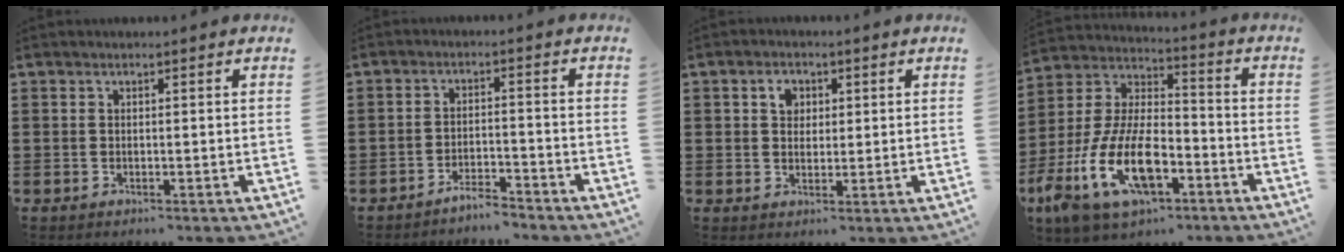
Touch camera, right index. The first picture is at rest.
{"total": 3.3, "force": [-3.3, 0.2, 0.3], "torque": [-0.010, 0.002, -0.068]}
{"total": 3.1, "force": [1.1, 2.3, 1.8], "torque": [-0.044, 0.011, 0.018]}
{"total": 14.9, "force": [-6.8, 7.0, 11.2], "torque": [-0.257, 0.004, -0.128]}